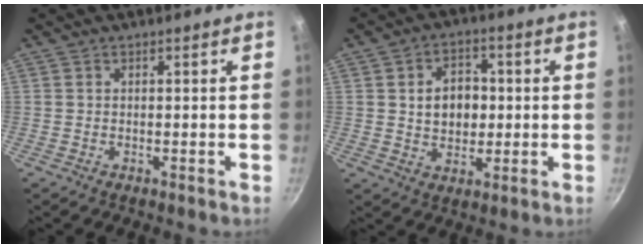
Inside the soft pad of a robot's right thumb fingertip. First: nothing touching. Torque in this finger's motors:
{"motor_torque": [-0.73, 0.49, 0.61, 0.39, 0.08]}